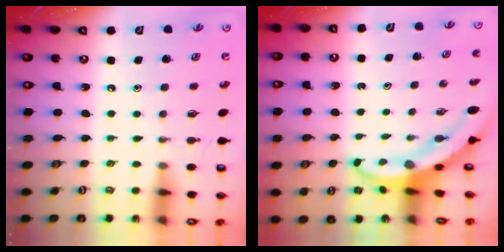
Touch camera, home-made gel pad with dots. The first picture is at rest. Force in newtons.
{"total": 4.3, "press": 4.2, "slide": 0.6}